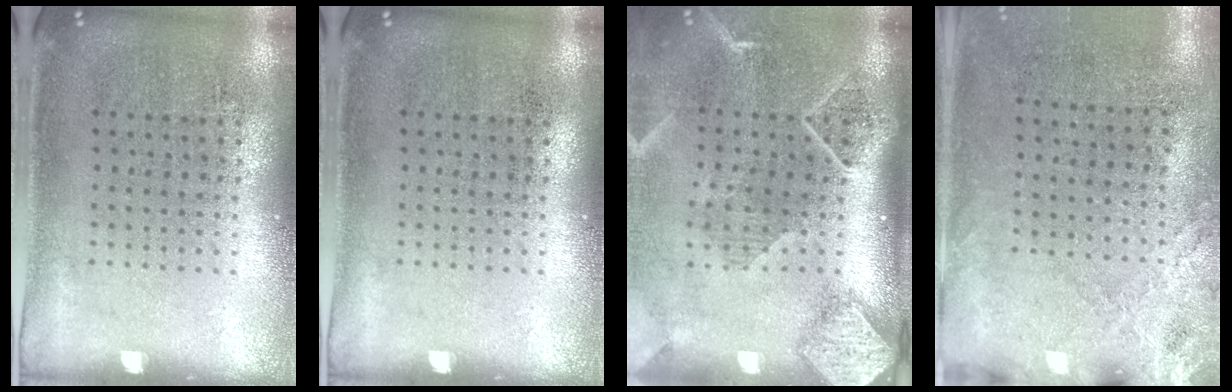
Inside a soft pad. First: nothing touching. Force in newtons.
{"total": 0.0}
{"total": 2.7, "press": 2.0, "slide": 1.8}
{"total": 2.4, "press": 2.0, "slide": 1.3}